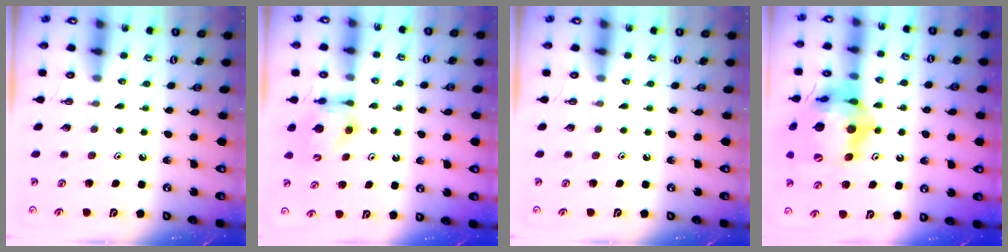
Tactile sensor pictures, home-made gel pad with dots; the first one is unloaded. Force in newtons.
{"total": 6.1, "press": 6.0, "slide": 0.5}
{"total": 0.0}
{"total": 20.7, "press": 20.5, "slide": 2.6}